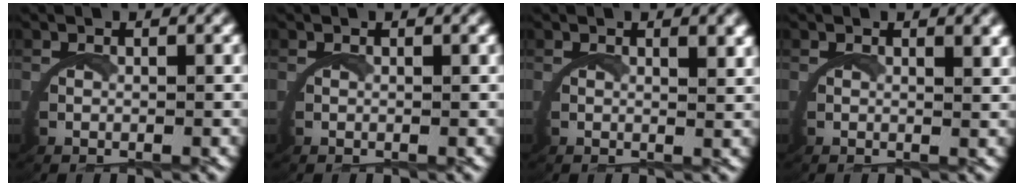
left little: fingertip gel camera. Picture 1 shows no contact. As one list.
[{"total": 0.0}, {"total": 1.4, "force": [1.1, 0.0, 0.9], "torque": [-0.017, -0.003, 0.016]}, {"total": 1.1, "force": [0.9, 0.0, 0.6], "torque": [-0.016, -0.003, 0.013]}]